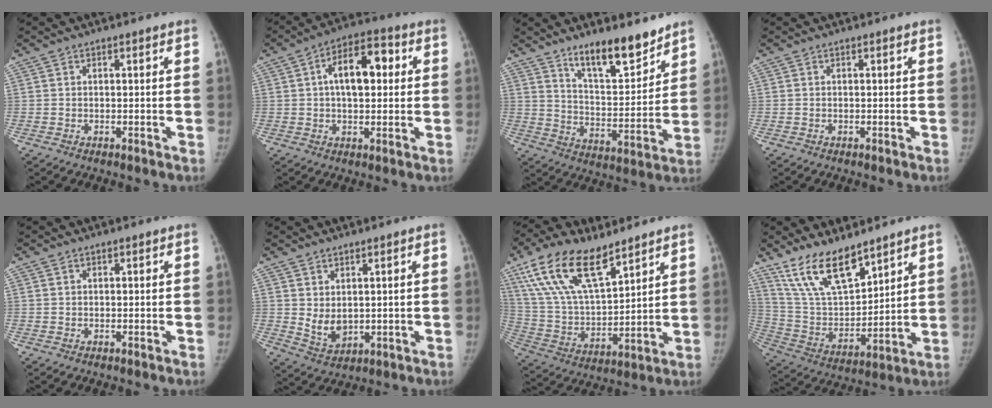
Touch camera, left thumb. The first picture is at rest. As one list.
[{"total": 11.6, "force": [2.1, 6.3, 9.5], "torque": [-0.132, 0.023, 0.025]}, {"total": 11.2, "force": [8.8, 3.0, 6.4], "torque": [-0.081, -0.072, 0.150]}, {"total": 0.0}, {"total": 0.6, "force": [0.2, 0.5, 0.2], "torque": [0.002, 0.001, 0.004]}, {"total": 5.0, "force": [1.0, 3.6, 3.4], "torque": [-0.050, -0.020, 0.037]}, {"total": 19.0, "force": [11.8, 7.9, 12.6], "torque": [-0.224, -0.042, 0.234]}, {"total": 15.6, "force": [11.5, 6.1, 8.6], "torque": [-0.126, -0.063, 0.234]}]